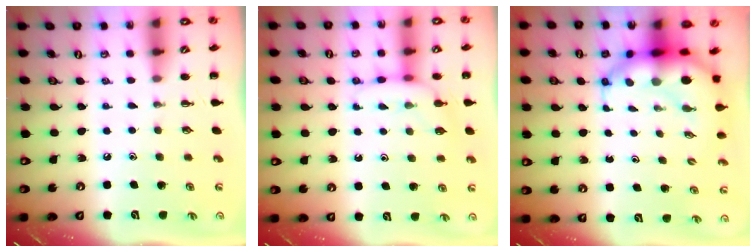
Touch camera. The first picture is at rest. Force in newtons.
{"total": 7.8, "press": 7.7, "slide": 1.2}
{"total": 8.2, "press": 7.9, "slide": 2.3}